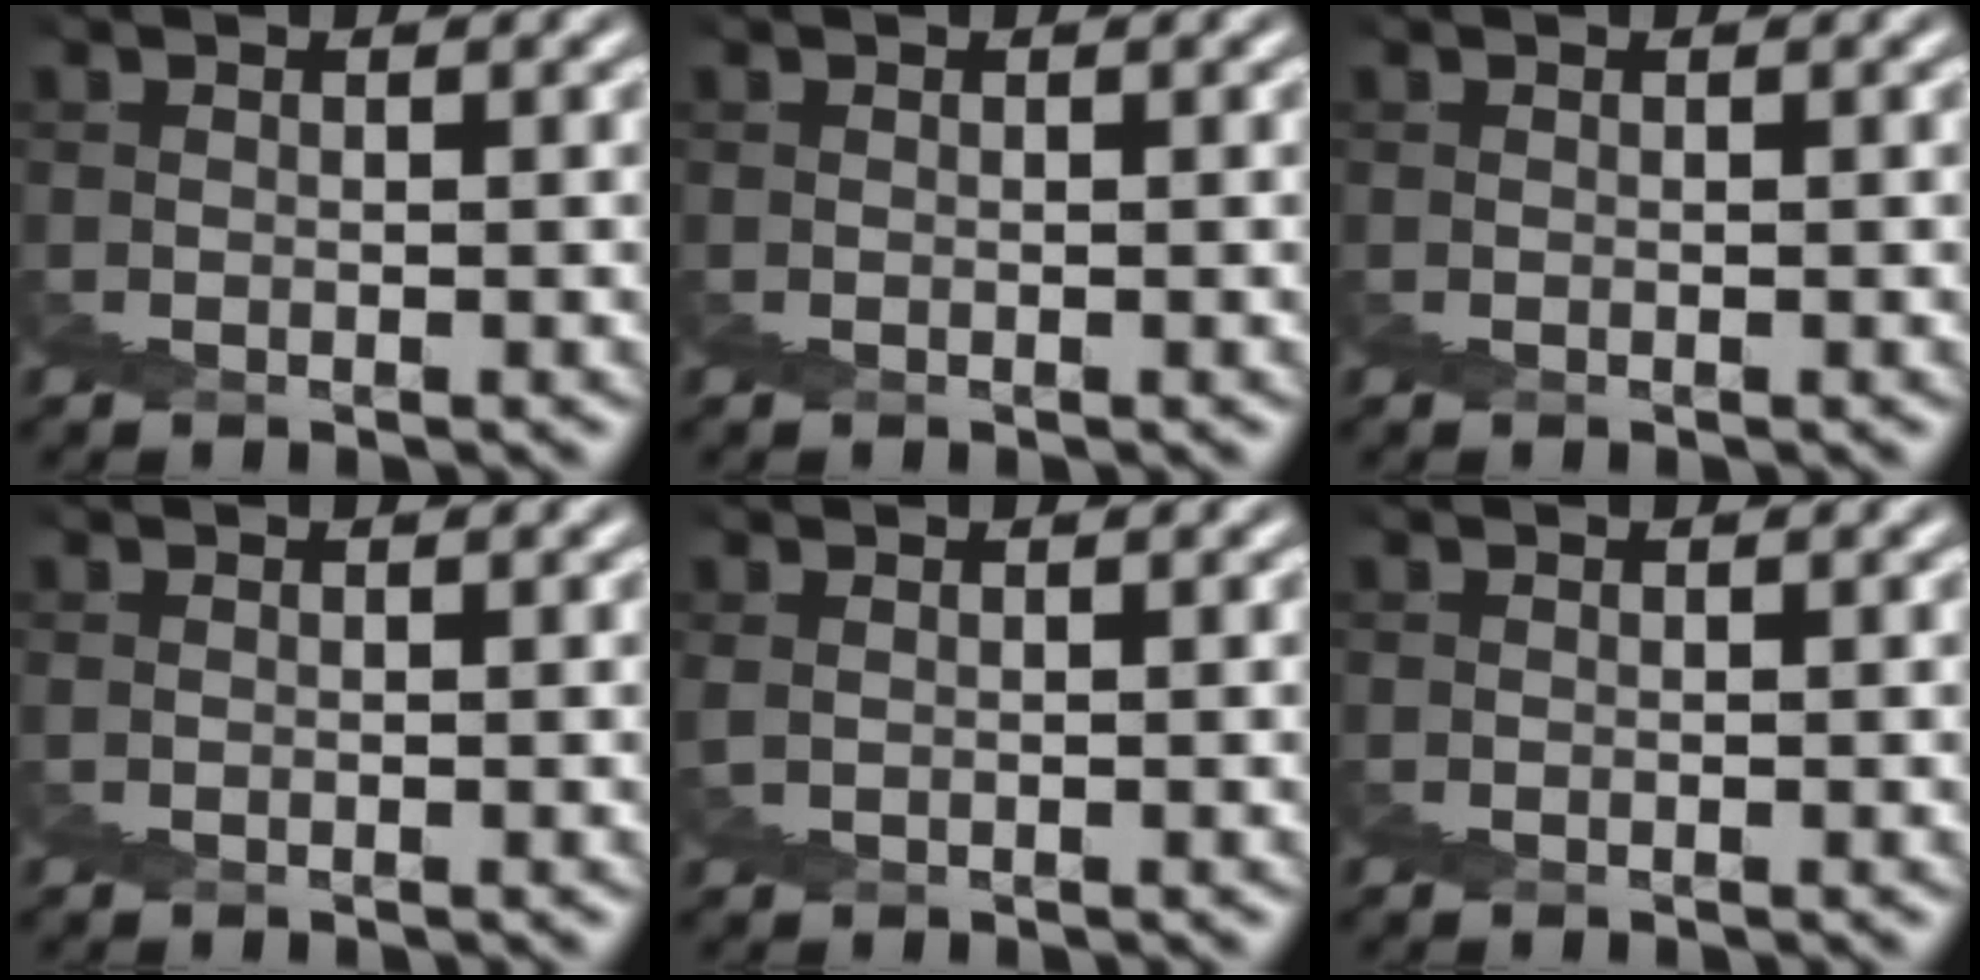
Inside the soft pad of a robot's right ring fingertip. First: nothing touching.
{"total": 0.0}
{"total": 0.0}
{"total": 0.0}
{"total": 1.4, "force": [1.1, 0.3, 0.9], "torque": [-0.011, 0.009, 0.013]}
{"total": 0.0}